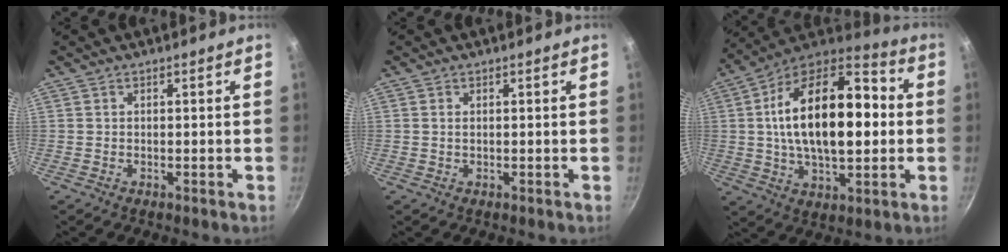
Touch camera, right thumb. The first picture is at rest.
{"total": 0.6, "force": [0.2, 0.3, 0.5], "torque": [-0.012, 0.004, 0.005]}
{"total": 25.2, "force": [1.9, 12.8, 21.6], "torque": [-0.345, 0.022, 0.024]}